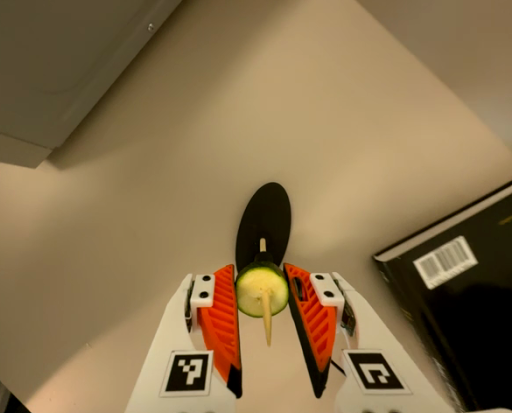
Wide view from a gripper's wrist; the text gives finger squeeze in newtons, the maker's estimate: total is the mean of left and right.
{"total": 7.0, "left": 6.9, "right": 7.1}